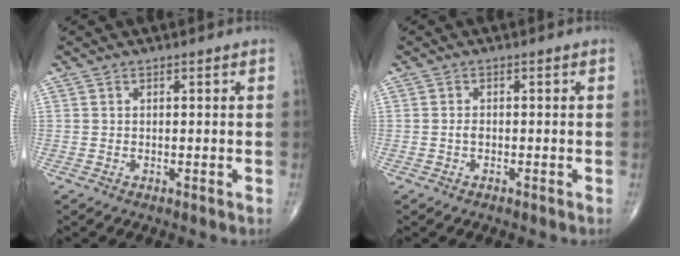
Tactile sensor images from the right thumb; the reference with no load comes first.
{"total": 1.0, "force": [-0.4, 0.5, 0.8], "torque": [-0.011, 0.002, -0.009]}